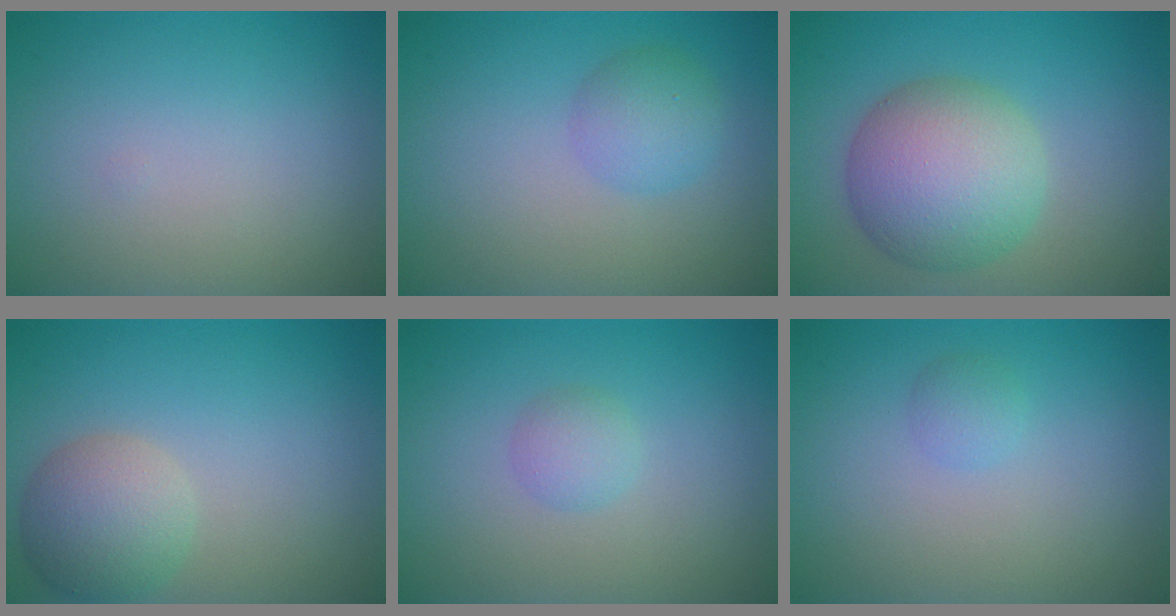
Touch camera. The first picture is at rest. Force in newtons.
{"total": 2.6, "press": 2.6, "slide": 0.1}
{"total": 7.7, "press": 7.7, "slide": 0.3}
{"total": 4.4, "press": 4.4, "slide": 0.2}
{"total": 1.5, "press": 1.5, "slide": 0.1}
{"total": 1.1, "press": 1.1, "slide": 0.1}